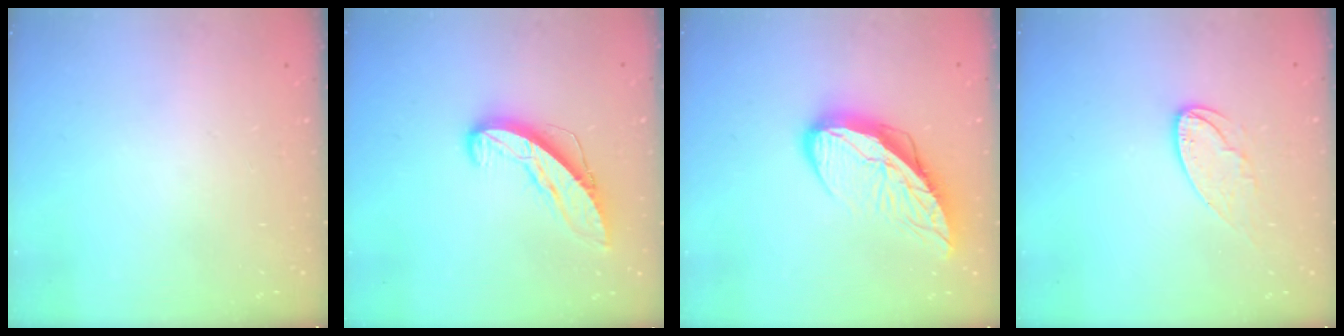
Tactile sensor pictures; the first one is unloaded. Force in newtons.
{"total": 9.5, "press": 9.5, "slide": 0.7}
{"total": 13.0, "press": 13.0, "slide": 1.2}
{"total": 8.7, "press": 8.7, "slide": 0.7}